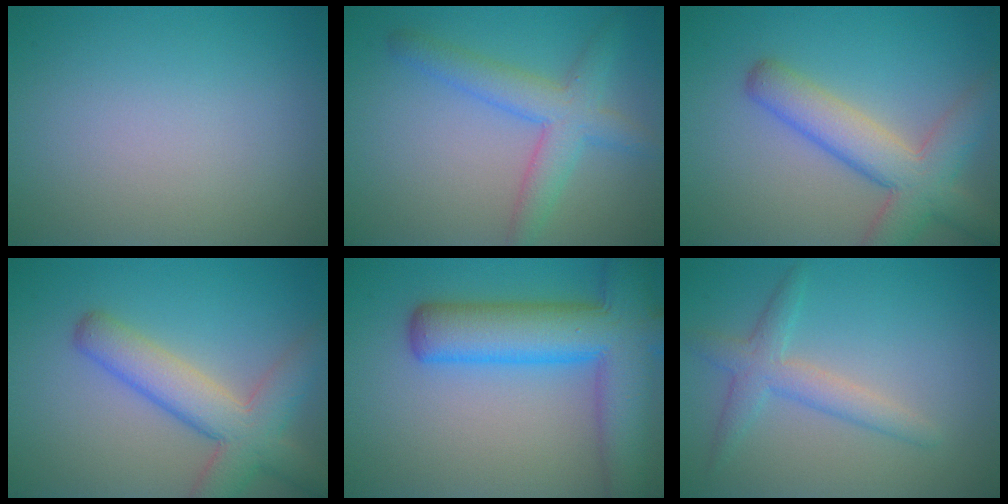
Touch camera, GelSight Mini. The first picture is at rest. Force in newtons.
{"total": 4.3, "press": 4.3, "slide": 0.1}
{"total": 6.3, "press": 6.3, "slide": 0.4}
{"total": 6.3, "press": 6.3, "slide": 0.4}
{"total": 10.2, "press": 10.2, "slide": 0.6}
{"total": 3.0, "press": 3.0, "slide": 0.1}